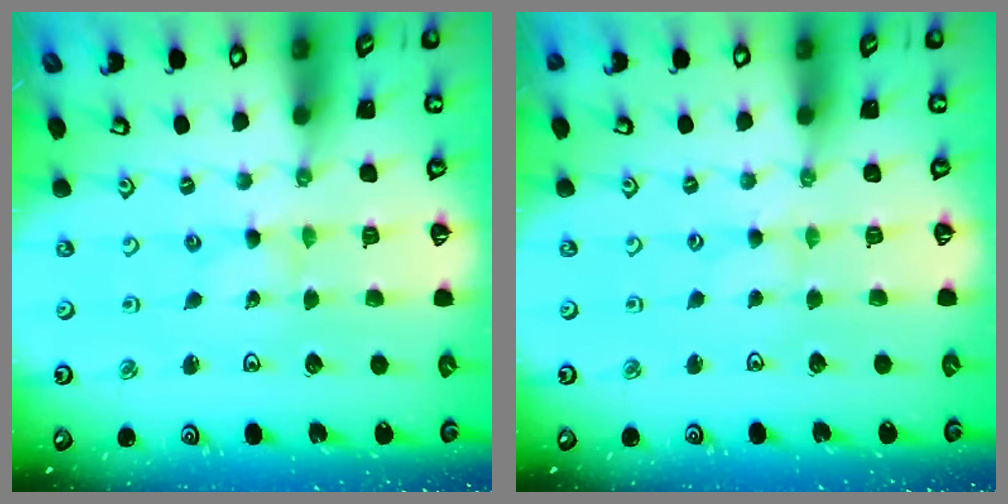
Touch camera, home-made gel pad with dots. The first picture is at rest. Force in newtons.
{"total": 0.0}